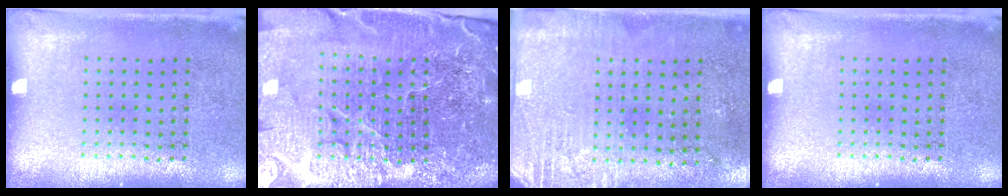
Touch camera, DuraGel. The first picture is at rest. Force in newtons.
{"total": 6.6, "press": 5.8, "slide": 3.3}
{"total": 2.8, "press": 2.5, "slide": 1.3}
{"total": 0.0}